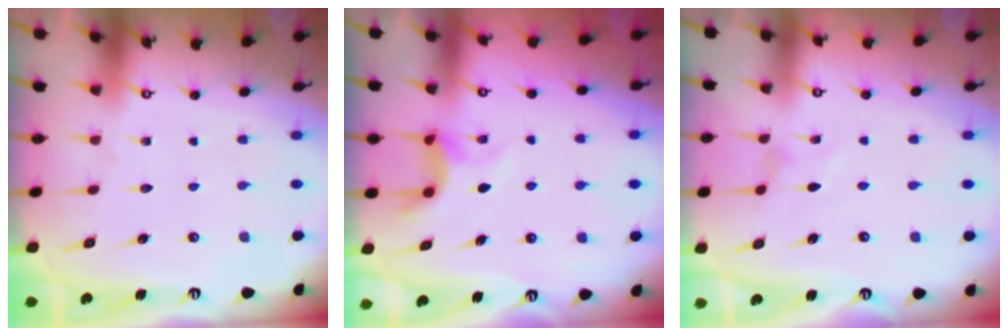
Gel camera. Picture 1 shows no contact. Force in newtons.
{"total": 5.9, "press": 5.9, "slide": 0.3}
{"total": 0.0}